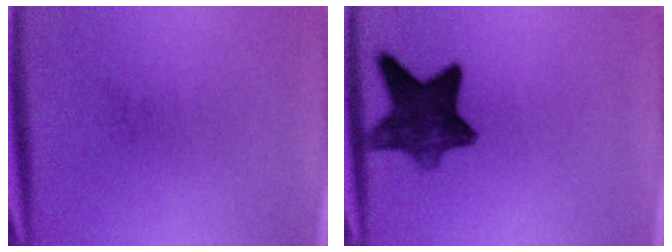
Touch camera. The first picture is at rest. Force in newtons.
{"total": 9.1}